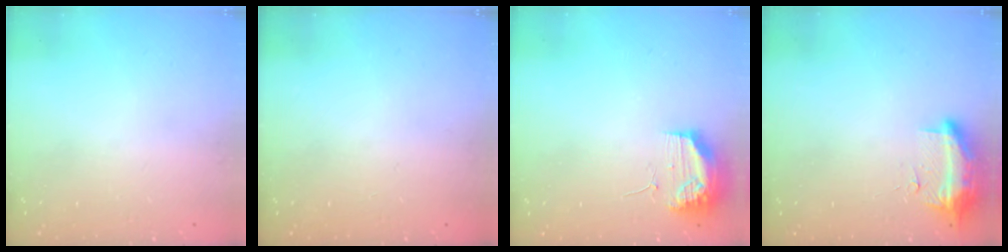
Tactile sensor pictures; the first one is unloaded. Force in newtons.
{"total": 0.0}
{"total": 13.5, "press": 11.5, "slide": 7.0}
{"total": 19.3, "press": 12.1, "slide": 15.1}